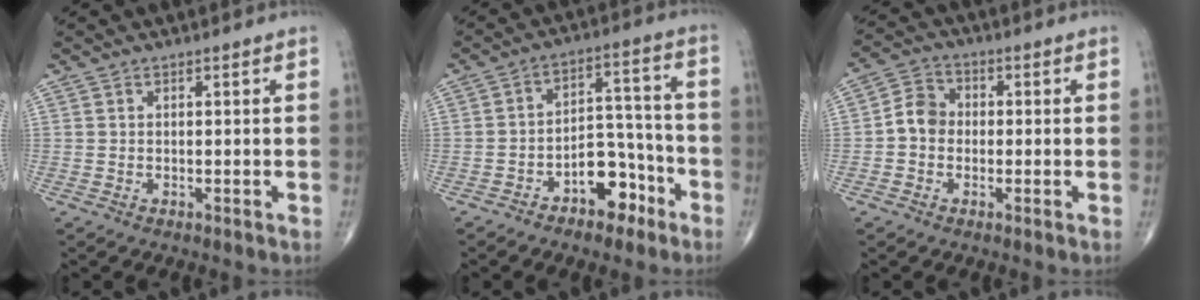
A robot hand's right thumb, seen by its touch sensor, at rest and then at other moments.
{"total": 9.6, "force": [-5.4, 5.6, 5.7], "torque": [-0.055, 0.062, -0.082]}
{"total": 5.4, "force": [-0.8, 4.6, 2.8], "torque": [-0.035, 0.020, -0.026]}